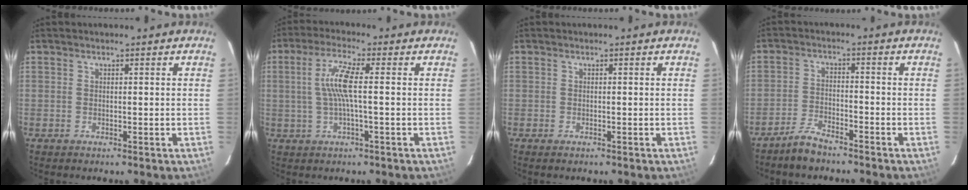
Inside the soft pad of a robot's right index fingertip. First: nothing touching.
{"total": 6.7, "force": [0.0, 0.2, 6.7], "torque": [-0.136, 0.003, 0.005]}
{"total": 0.7, "force": [-0.6, 0.3, 0.3], "torque": [-0.007, -0.004, -0.011]}
{"total": 4.8, "force": [-4.3, 1.2, 1.9], "torque": [-0.057, 0.005, -0.082]}